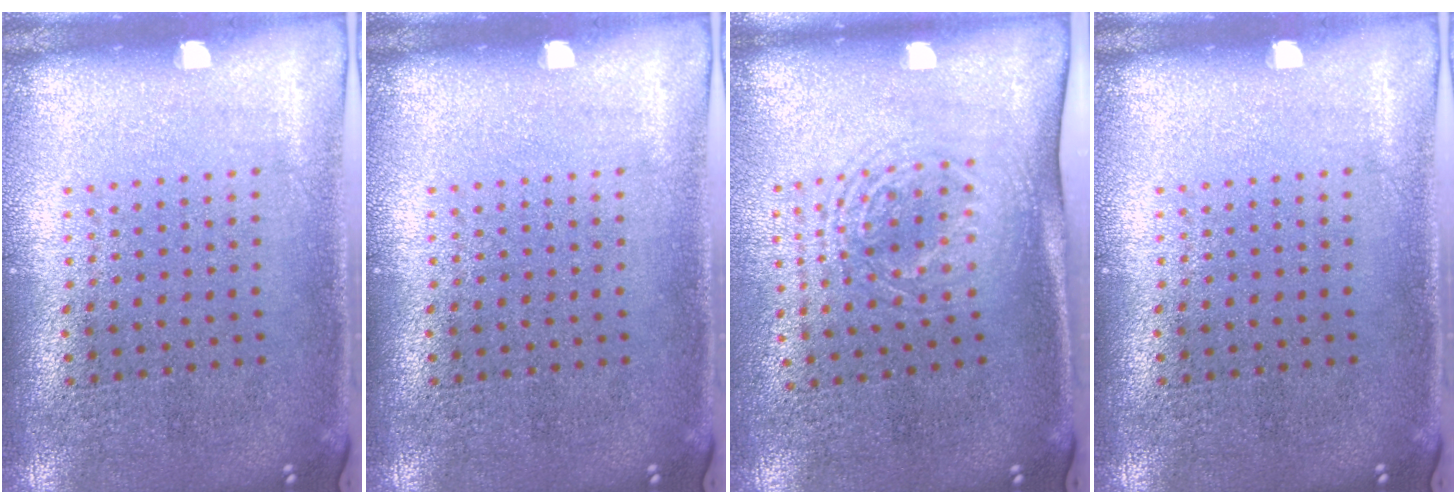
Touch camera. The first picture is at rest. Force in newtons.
{"total": 0.0}
{"total": 1.7, "press": 1.3, "slide": 1.0}
{"total": 0.0}